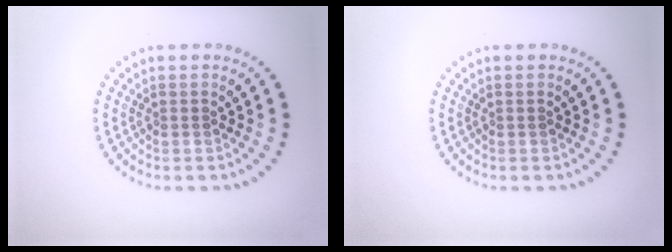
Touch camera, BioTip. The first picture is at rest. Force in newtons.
{"total": 0.0}